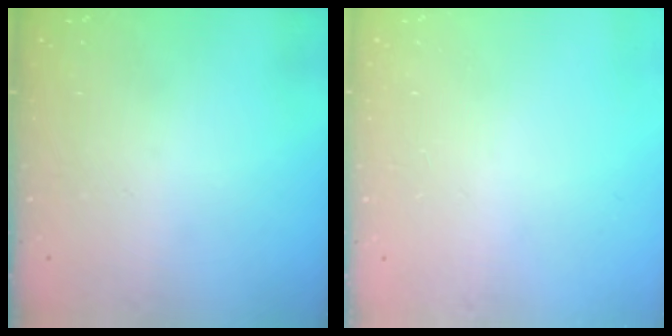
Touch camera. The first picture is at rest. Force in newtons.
{"total": 0.8, "press": 0.8, "slide": 0.1}